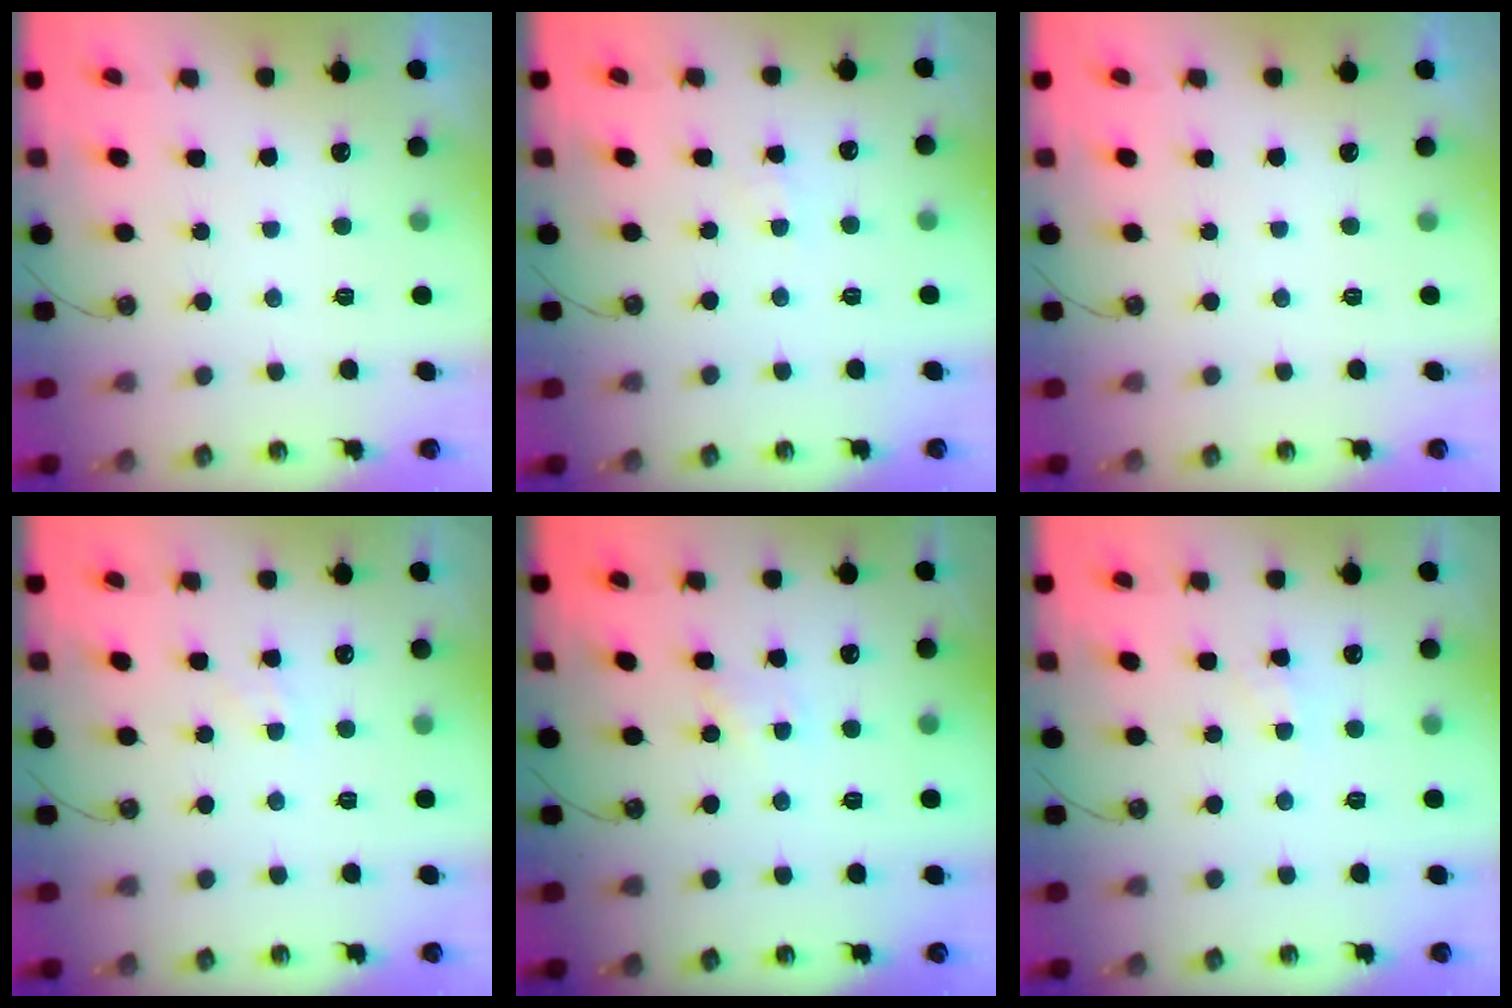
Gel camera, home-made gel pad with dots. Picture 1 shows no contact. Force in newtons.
{"total": 2.3, "press": 2.3, "slide": 0.4}
{"total": 0.0}
{"total": 2.9, "press": 2.9, "slide": 0.5}
{"total": 3.6, "press": 3.5, "slide": 0.4}
{"total": 2.0, "press": 2.0, "slide": 0.3}